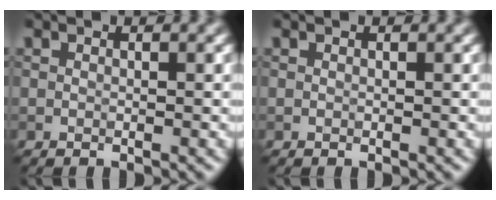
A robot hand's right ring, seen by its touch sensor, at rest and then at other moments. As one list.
[{"total": 0.0}]